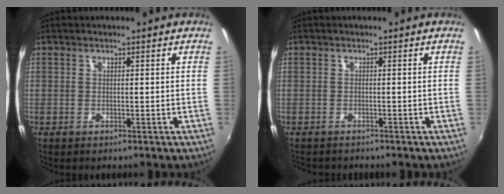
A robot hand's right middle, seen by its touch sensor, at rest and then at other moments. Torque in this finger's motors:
{"motor_torque": [0.99, -1.15, 0.29, 0.14]}